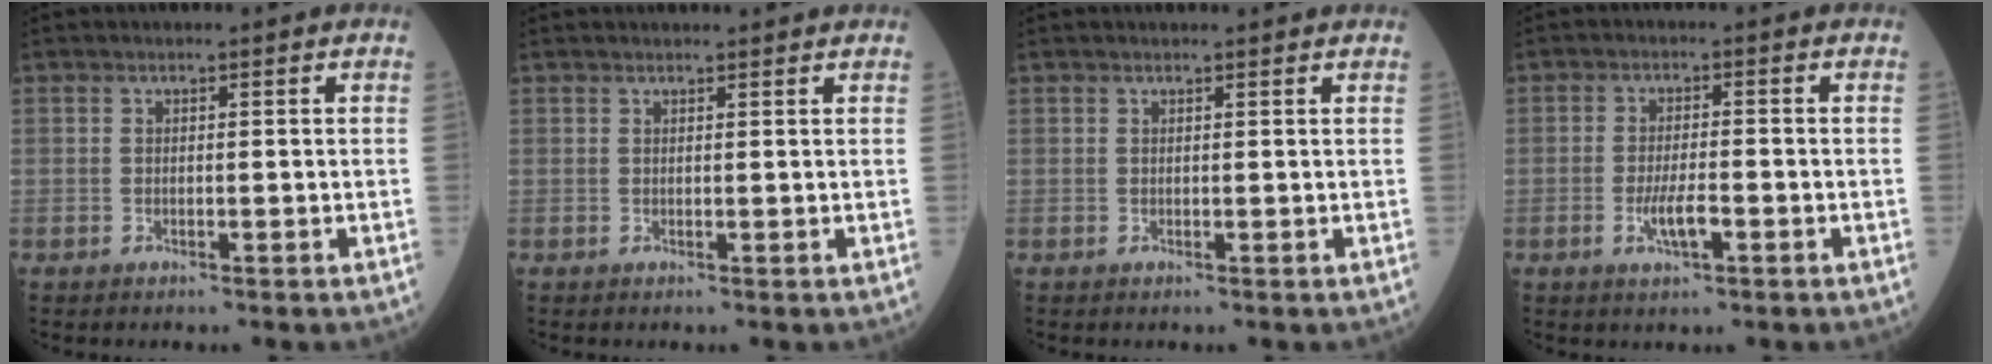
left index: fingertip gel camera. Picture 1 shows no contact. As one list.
[{"total": 4.1, "force": [4.0, 0.2, 1.0], "torque": [-0.012, 0.026, 0.046]}, {"total": 2.6, "force": [2.5, 0.0, 0.6], "torque": [-0.008, 0.018, 0.029]}, {"total": 3.9, "force": [-1.6, 0.8, 3.5], "torque": [-0.073, -0.002, -0.029]}]